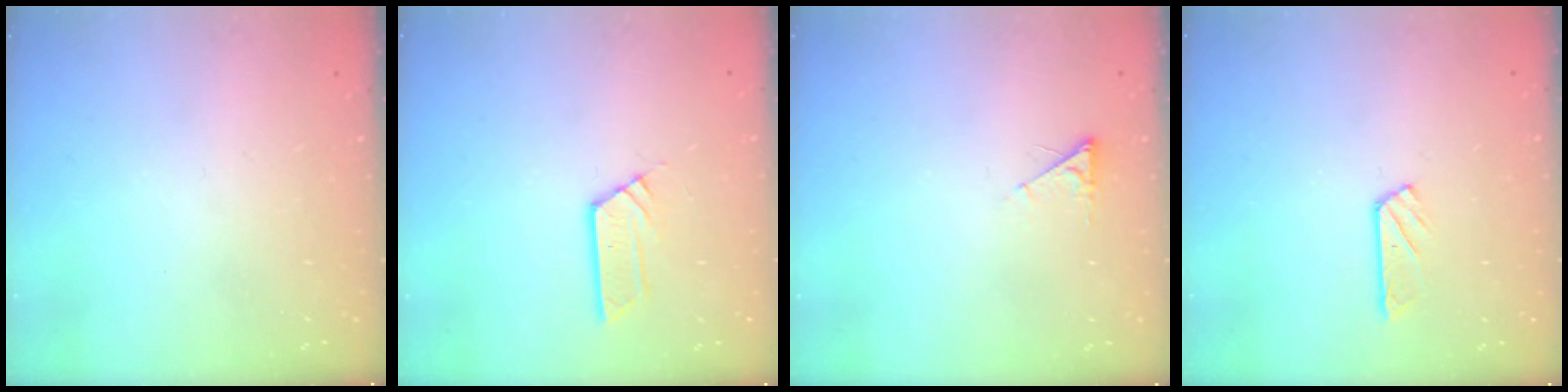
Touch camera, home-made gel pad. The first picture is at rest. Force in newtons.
{"total": 4.7, "press": 4.7, "slide": 0.2}
{"total": 2.6, "press": 2.6, "slide": 0.4}
{"total": 4.2, "press": 4.2, "slide": 0.4}